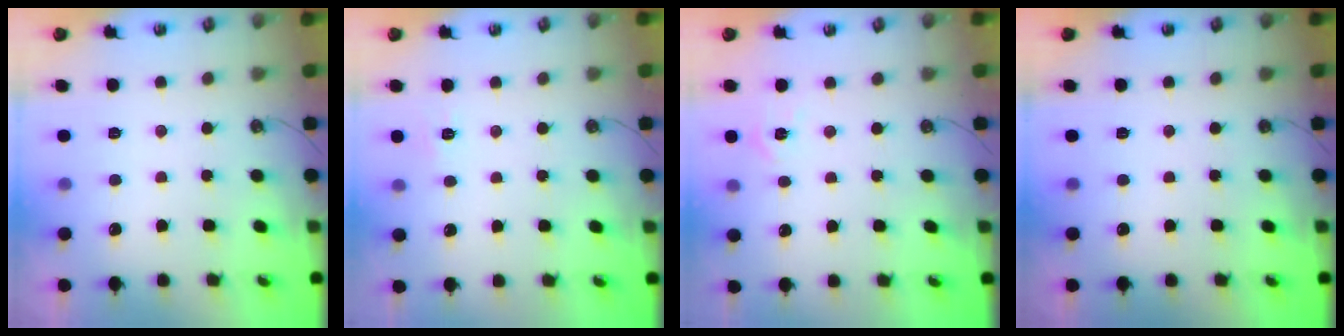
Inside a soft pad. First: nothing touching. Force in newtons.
{"total": 4.6, "press": 4.5, "slide": 0.5}
{"total": 4.2, "press": 4.2, "slide": 0.4}
{"total": 0.0}